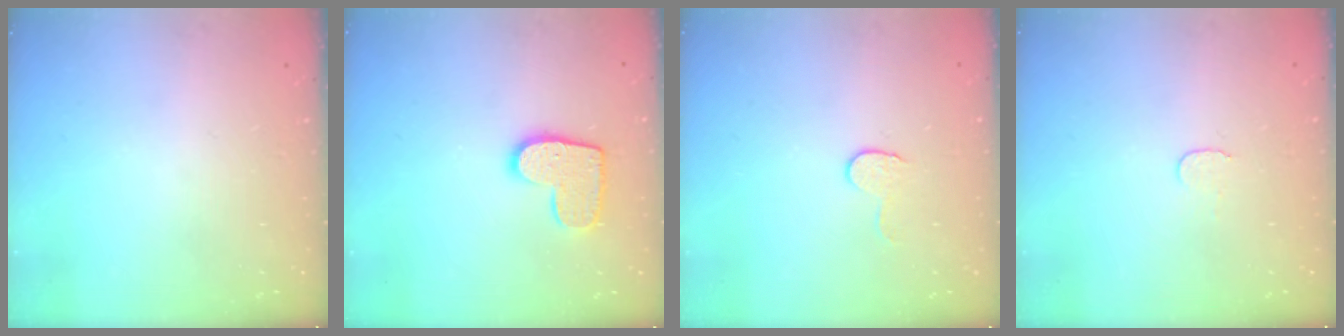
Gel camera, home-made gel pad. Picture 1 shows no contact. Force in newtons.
{"total": 11.2, "press": 11.2, "slide": 0.6}
{"total": 4.6, "press": 4.6, "slide": 0.4}
{"total": 3.7, "press": 3.7, "slide": 0.3}